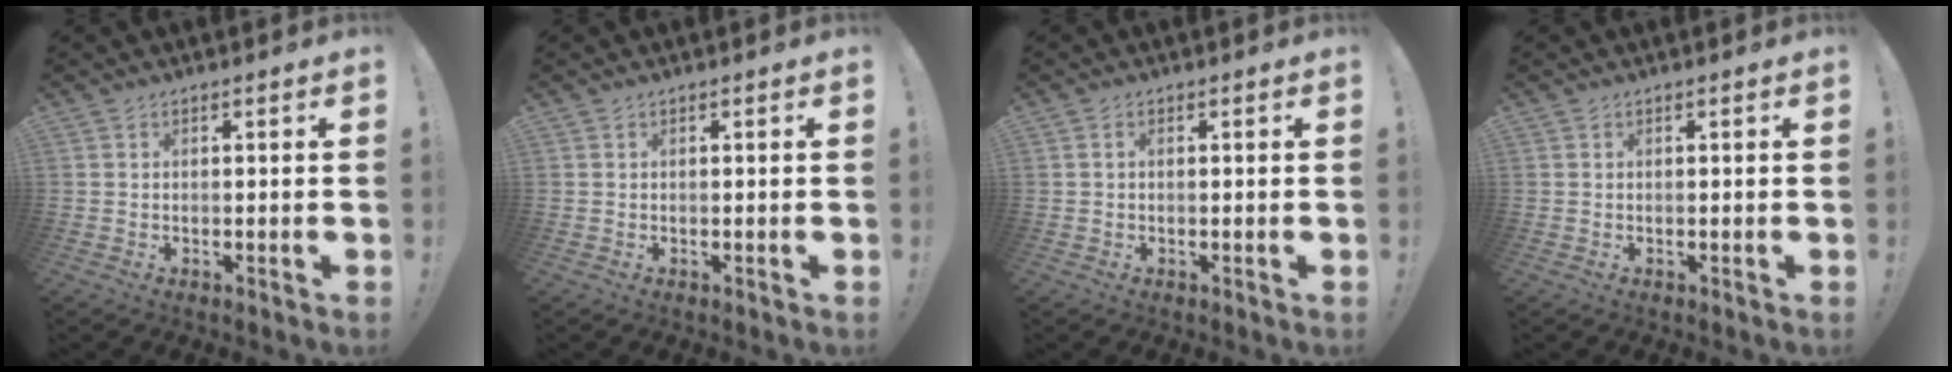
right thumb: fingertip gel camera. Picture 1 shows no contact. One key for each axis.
{"total": 0.0}
{"total": 0.8, "fx": -0.1, "fy": 0.2, "fz": 0.8, "tx": -0.022, "ty": 0.006, "tz": -0.001}
{"total": 0.0}